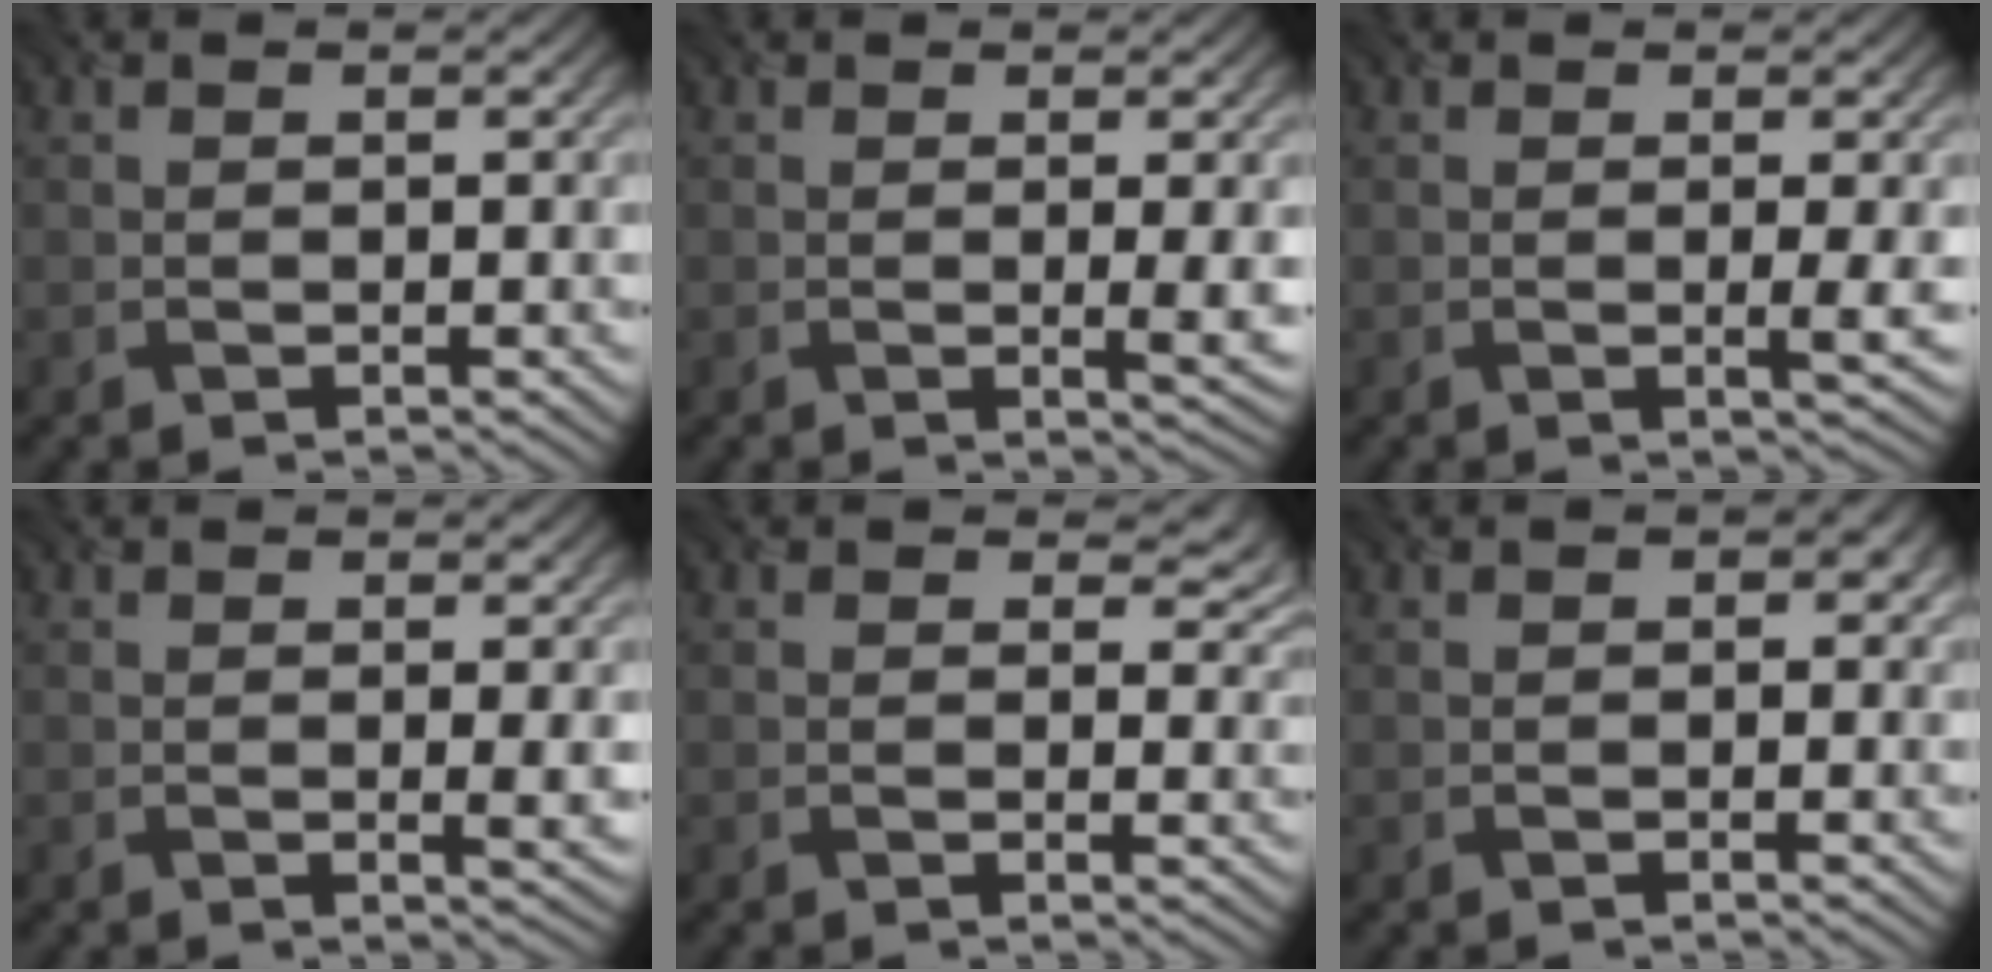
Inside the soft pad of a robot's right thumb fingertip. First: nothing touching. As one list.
[{"total": 2.0, "force": [0.2, 0.2, 2.0], "torque": [-0.037, -0.004, 0.004]}, {"total": 1.6, "force": [0.1, 0.0, 1.6], "torque": [-0.035, -0.001, -0.003]}, {"total": 1.6, "force": [0.1, 0.1, 1.6], "torque": [-0.029, -0.003, 0.000]}, {"total": 2.9, "force": [1.6, 1.8, 1.5], "torque": [-0.023, -0.010, 0.018]}, {"total": 0.8, "force": [0.0, 0.7, 0.4], "torque": [-0.004, -0.006, -0.004]}]